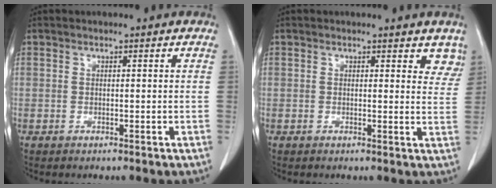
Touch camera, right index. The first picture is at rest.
{"total": 4.5, "force": [3.8, 1.9, 1.5], "torque": [0.004, -0.014, 0.026]}